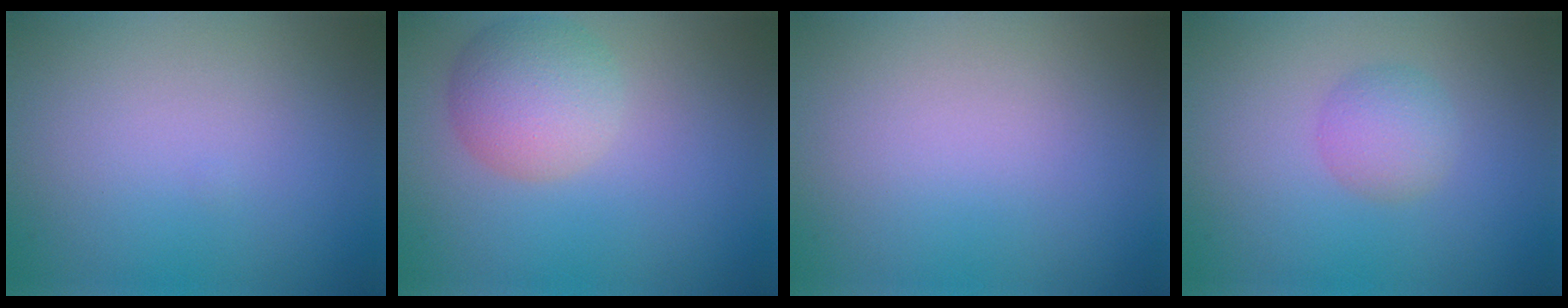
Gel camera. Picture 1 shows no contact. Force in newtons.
{"total": 4.8, "press": 4.8, "slide": 0.2}
{"total": 0.0}
{"total": 2.4, "press": 2.4, "slide": 0.1}